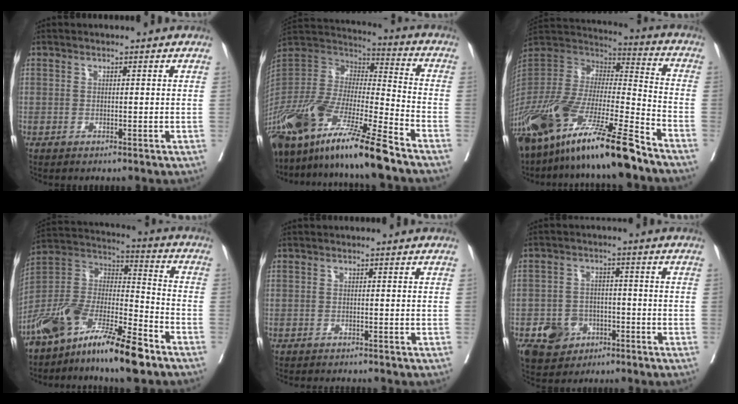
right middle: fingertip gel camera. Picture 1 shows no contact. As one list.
[{"total": 24.0, "force": [-17.4, 1.9, 16.4], "torque": [-0.348, -0.054, -0.330]}, {"total": 26.7, "force": [-19.0, 3.2, 18.5], "torque": [-0.379, -0.057, -0.353]}, {"total": 16.8, "force": [-12.0, 2.9, 11.3], "torque": [-0.220, 0.006, -0.219]}, {"total": 4.4, "force": [-4.1, 0.5, 1.6], "torque": [-0.017, -0.007, -0.057]}, {"total": 6.8, "force": [-3.3, 5.4, 2.3], "torque": [-0.043, 0.005, -0.048]}]